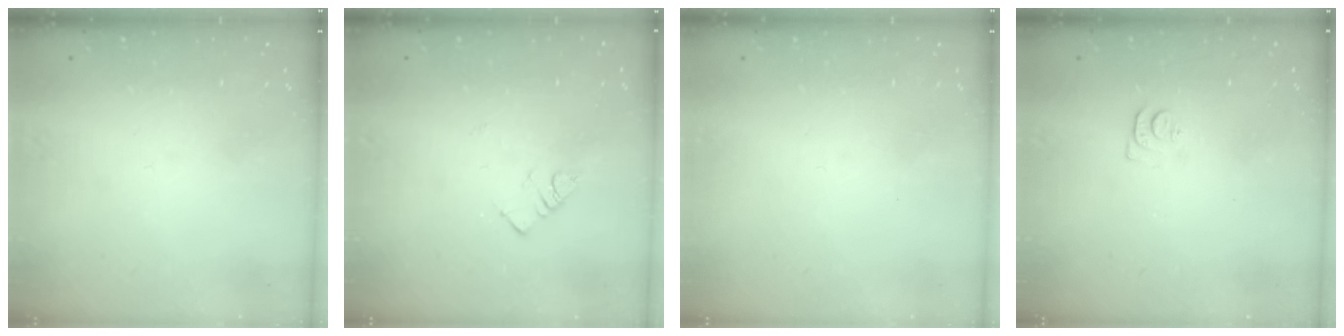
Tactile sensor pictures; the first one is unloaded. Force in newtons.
{"total": 2.6, "press": 2.6, "slide": 0.4}
{"total": 1.7, "press": 1.7, "slide": 0.1}
{"total": 4.8, "press": 4.8, "slide": 0.5}